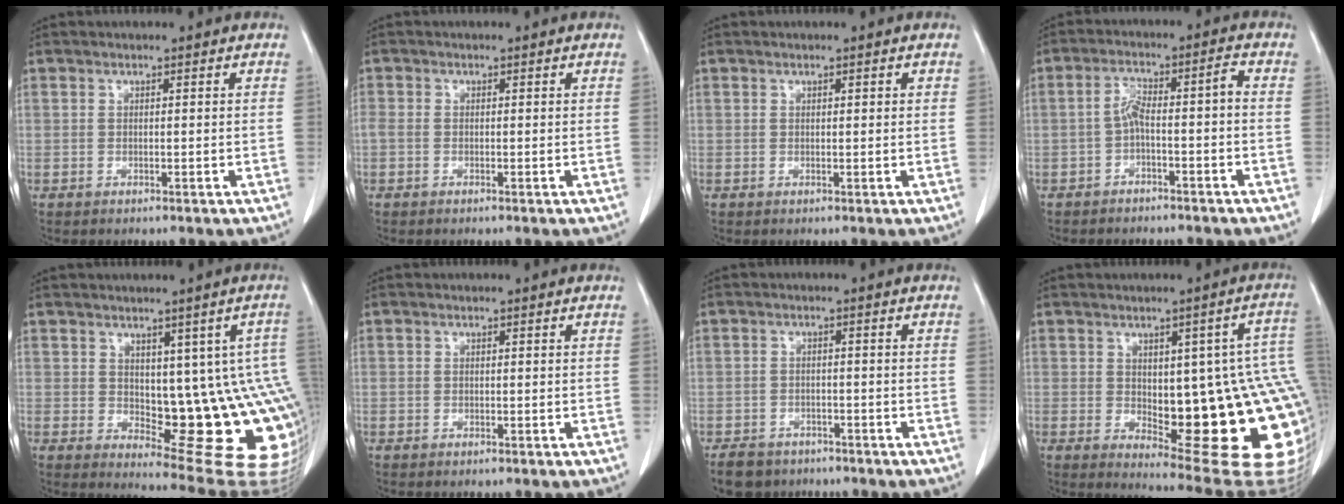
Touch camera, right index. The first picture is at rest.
{"total": 1.2, "force": [-0.3, 0.9, 0.8], "torque": [-0.023, 0.007, -0.004]}
{"total": 0.6, "force": [0.3, 0.2, 0.5], "torque": [-0.008, 0.000, 0.004]}
{"total": 4.9, "force": [-1.8, 0.9, 4.5], "torque": [-0.089, 0.032, -0.027]}
{"total": 14.2, "force": [-0.2, 5.9, 12.9], "torque": [-0.111, 0.009, 0.018]}
{"total": 0.0}
{"total": 5.1, "force": [-3.9, 3.1, 0.9], "torque": [-0.021, 0.001, -0.061]}
{"total": 21.5, "force": [-2.2, 6.6, 20.4], "torque": [-0.165, 0.014, -0.002]}